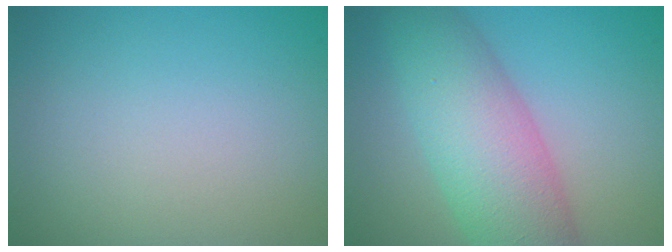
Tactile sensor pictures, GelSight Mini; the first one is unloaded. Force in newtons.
{"total": 8.4, "press": 8.4, "slide": 0.2}